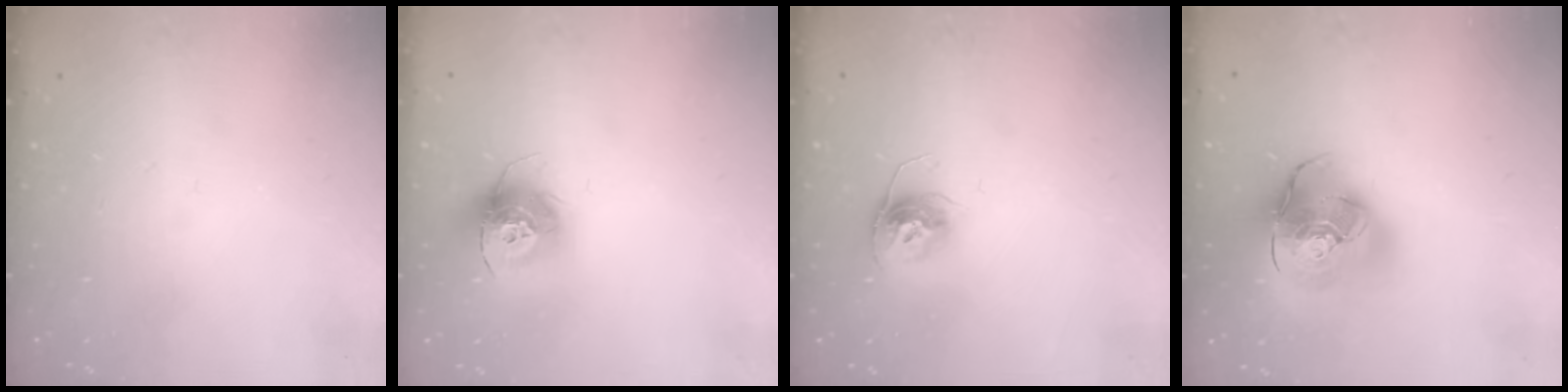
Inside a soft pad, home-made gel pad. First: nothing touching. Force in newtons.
{"total": 13.0, "press": 13.0, "slide": 1.0}
{"total": 10.5, "press": 10.5, "slide": 0.5}
{"total": 22.5, "press": 22.3, "slide": 3.4}